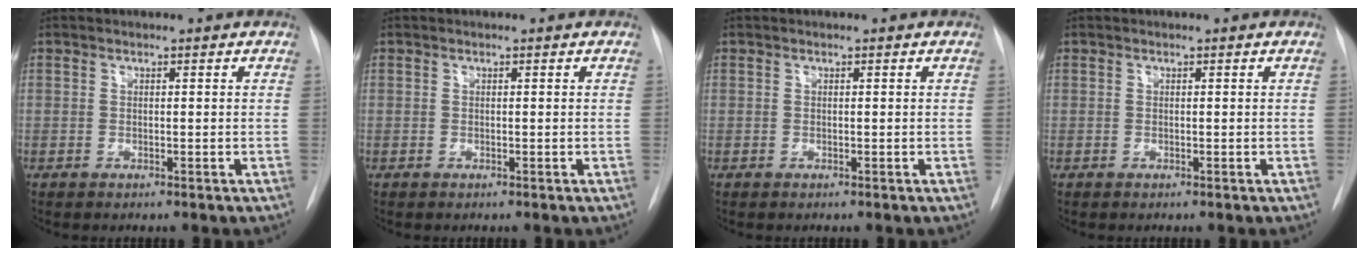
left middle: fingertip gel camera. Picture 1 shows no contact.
{"total": 0.0}
{"total": 0.0}
{"total": 0.0}